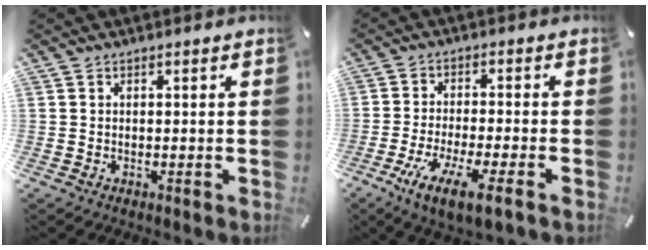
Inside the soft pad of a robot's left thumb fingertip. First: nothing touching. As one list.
[{"total": 9.8, "force": [-5.1, 1.7, 8.2], "torque": [-0.163, 0.002, -0.091]}]